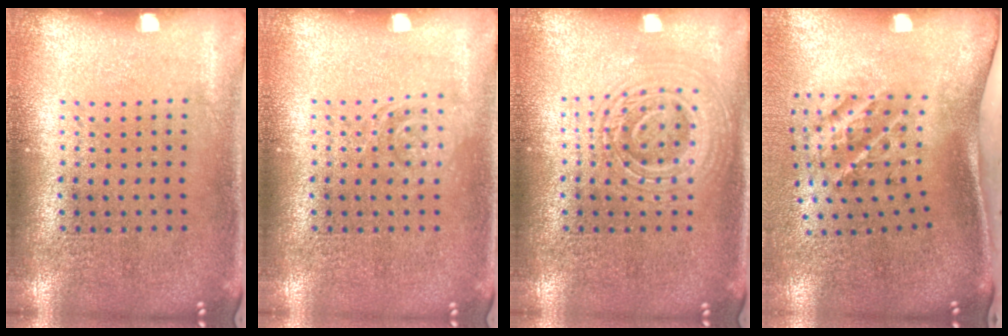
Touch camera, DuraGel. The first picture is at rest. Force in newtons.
{"total": 1.4, "press": 1.4, "slide": 0.2}
{"total": 2.7, "press": 2.7, "slide": 0.5}
{"total": 2.3, "press": 1.3, "slide": 1.9}